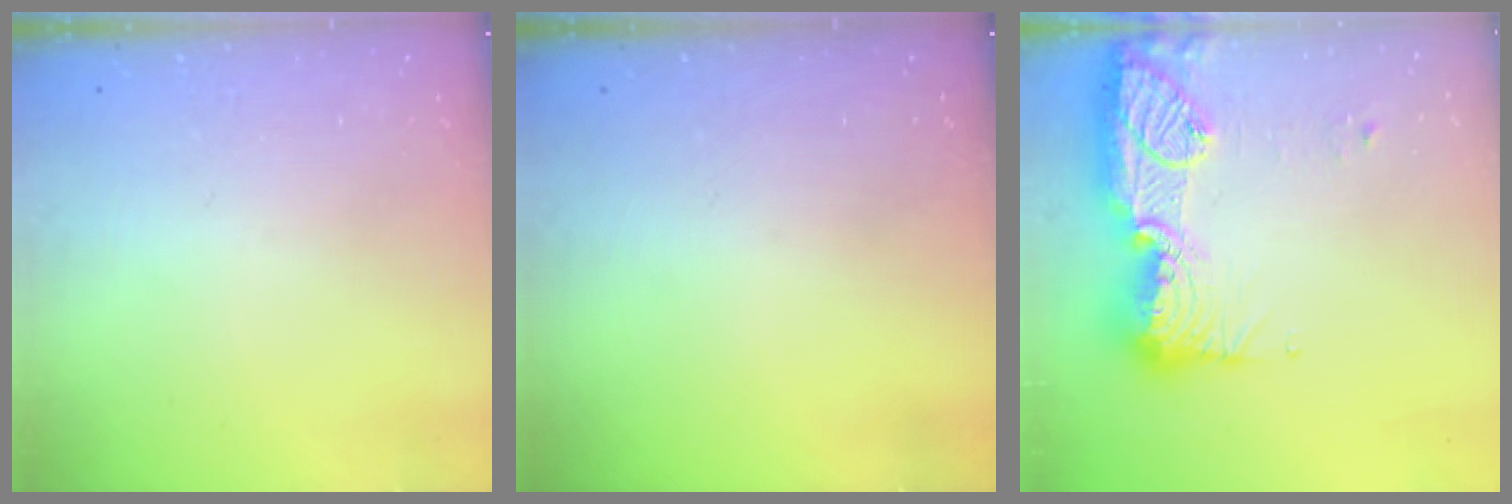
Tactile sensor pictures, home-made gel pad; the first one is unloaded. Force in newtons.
{"total": 0.0}
{"total": 21.5, "press": 20.4, "slide": 6.7}